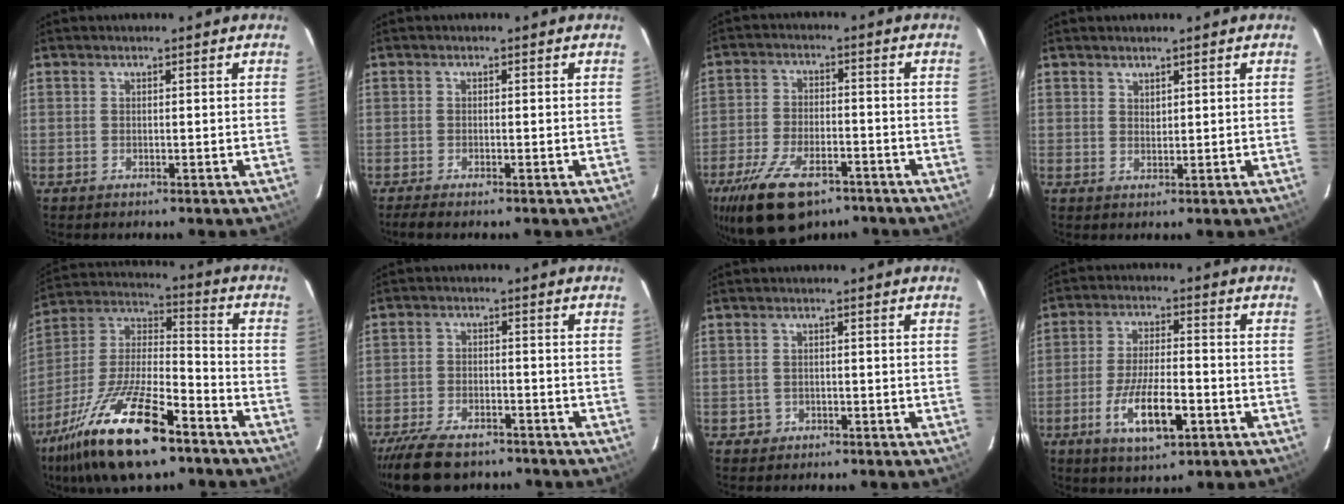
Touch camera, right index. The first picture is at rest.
{"total": 2.0, "force": [-1.8, 0.0, 1.0], "torque": [-0.028, -0.007, -0.031]}
{"total": 16.0, "force": [-10.5, 7.5, 9.4], "torque": [-0.209, -0.023, -0.178]}
{"total": 1.3, "force": [1.1, 0.5, 0.2], "torque": [-0.001, 0.001, 0.021]}
{"total": 22.7, "force": [-14.2, 7.2, 16.2], "torque": [-0.323, -0.022, -0.256]}
{"total": 11.3, "force": [-9.2, 4.3, 4.8], "torque": [-0.118, -0.014, -0.152]}
{"total": 1.7, "force": [-0.8, 1.5, 0.0], "torque": [-0.003, 0.005, -0.008]}
{"total": 11.0, "force": [-4.5, 3.4, 9.4], "torque": [-0.188, -0.015, -0.076]}